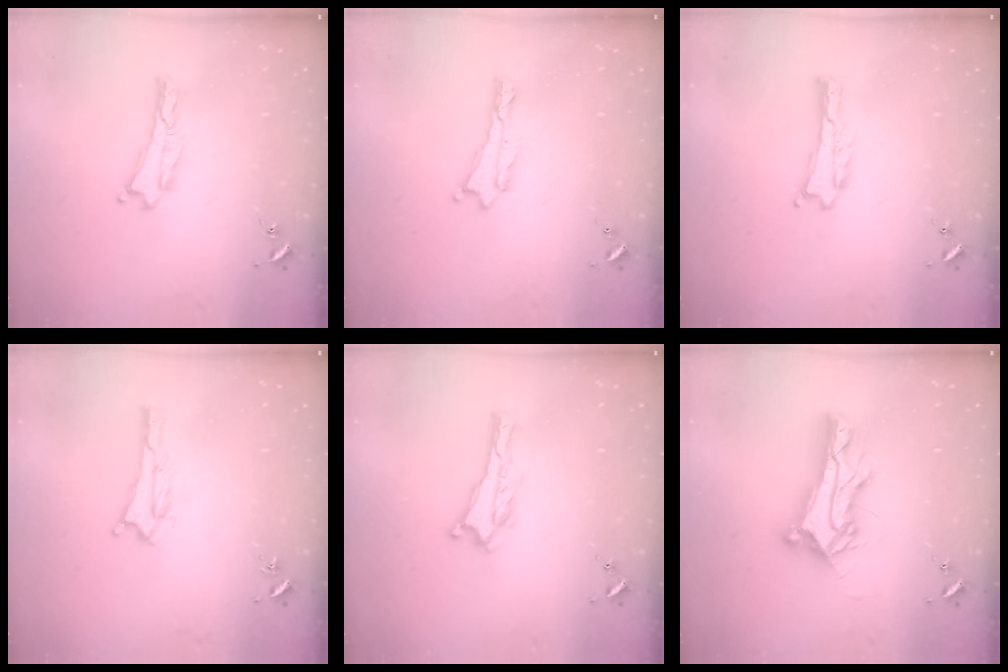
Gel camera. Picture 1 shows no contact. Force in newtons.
{"total": 0.0}
{"total": 0.0}
{"total": 0.6, "press": 0.6, "slide": 0.1}
{"total": 0.0}
{"total": 11.0, "press": 11.0, "slide": 0.9}